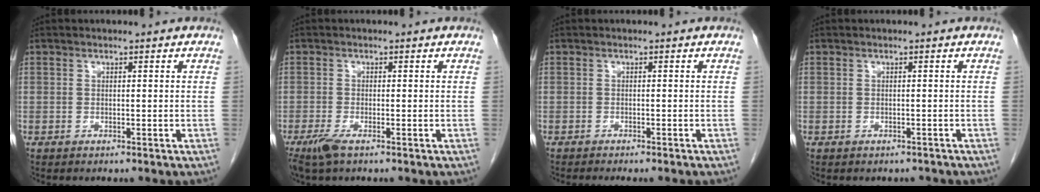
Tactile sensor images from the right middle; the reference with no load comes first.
{"total": 2.9, "force": [-1.8, 0.6, 2.2], "torque": [-0.049, -0.007, -0.036]}
{"total": 5.2, "force": [-4.6, 0.6, 2.4], "torque": [-0.022, -0.007, -0.060]}
{"total": 1.3, "force": [-1.1, 0.7, 0.1], "torque": [-0.004, 0.001, -0.016]}